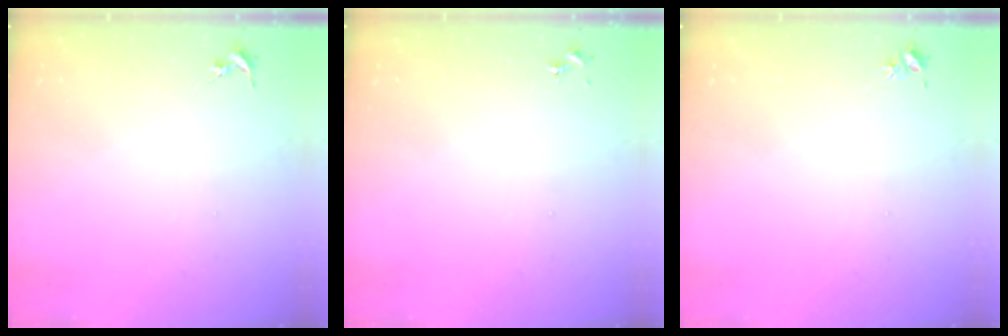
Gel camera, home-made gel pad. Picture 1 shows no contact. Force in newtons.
{"total": 0.0}
{"total": 3.1, "press": 3.0, "slide": 0.3}